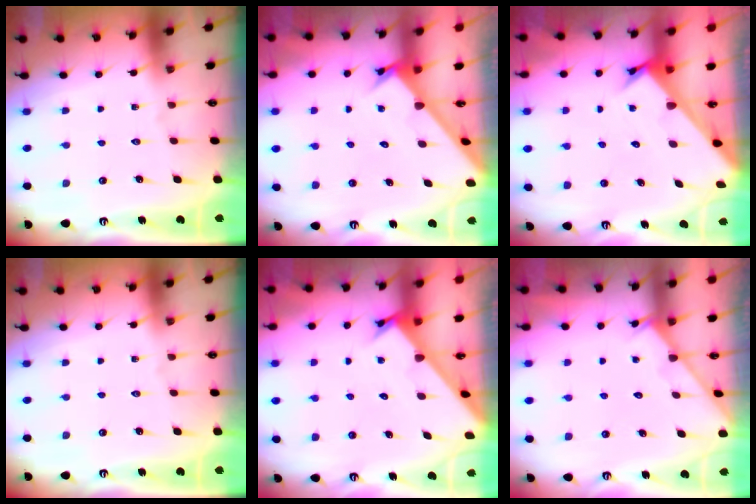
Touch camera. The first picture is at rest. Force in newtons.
{"total": 2.8, "press": 2.8, "slide": 0.3}
{"total": 2.5, "press": 2.5, "slide": 0.2}
{"total": 0.0}
{"total": 2.3, "press": 2.3, "slide": 0.2}
{"total": 2.8, "press": 2.8, "slide": 0.2}